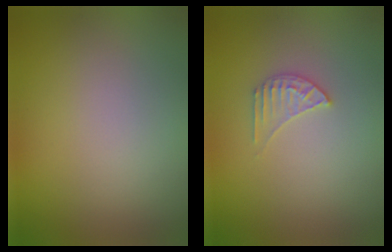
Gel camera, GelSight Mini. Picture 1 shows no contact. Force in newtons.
{"total": 1.7, "press": 1.7, "slide": 0.1}